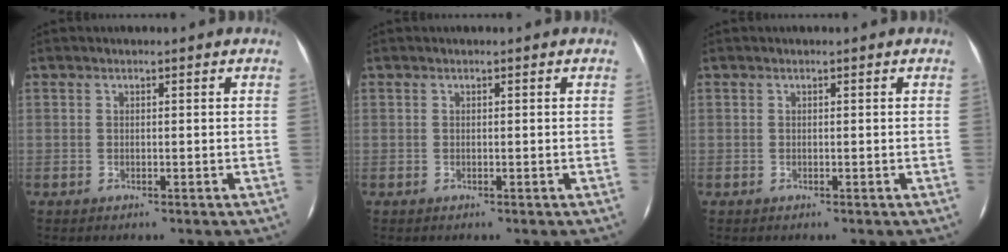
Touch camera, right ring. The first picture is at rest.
{"total": 0.0}
{"total": 0.0}